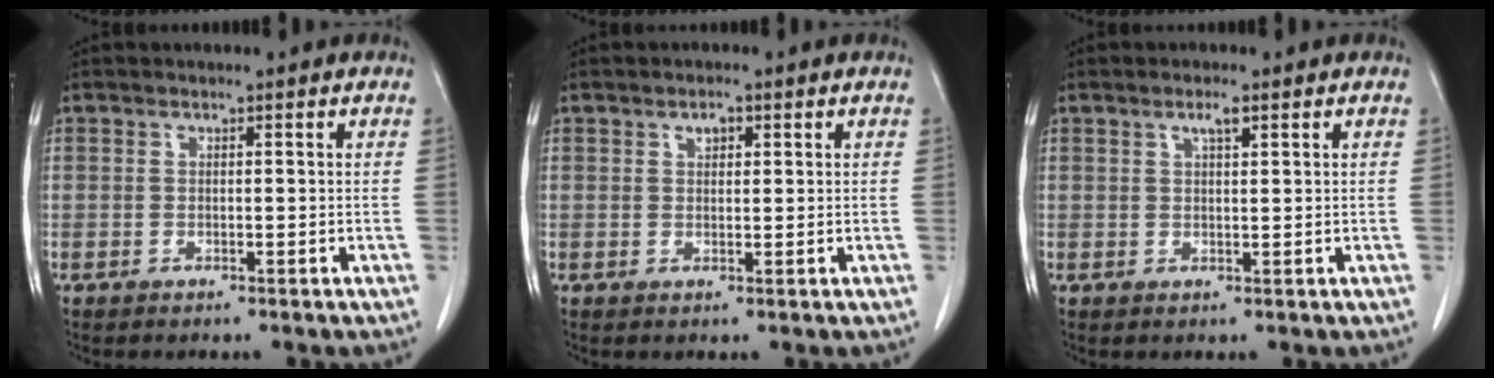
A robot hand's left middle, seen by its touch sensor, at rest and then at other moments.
{"total": 1.6, "force": [0.9, 0.8, 1.1], "torque": [-0.019, 0.000, 0.015]}
{"total": 2.0, "force": [1.2, 0.3, 1.6], "torque": [-0.030, 0.001, 0.022]}